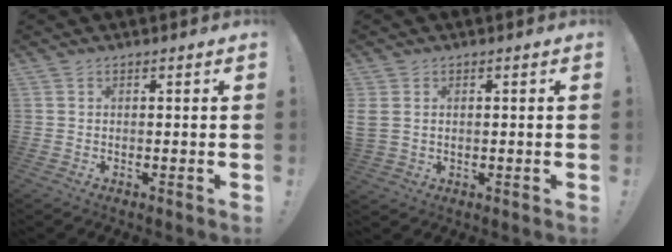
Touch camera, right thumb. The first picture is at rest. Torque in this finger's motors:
{"motor_torque": [0.17, 1.02, 0.84, -0.70, 0.18]}